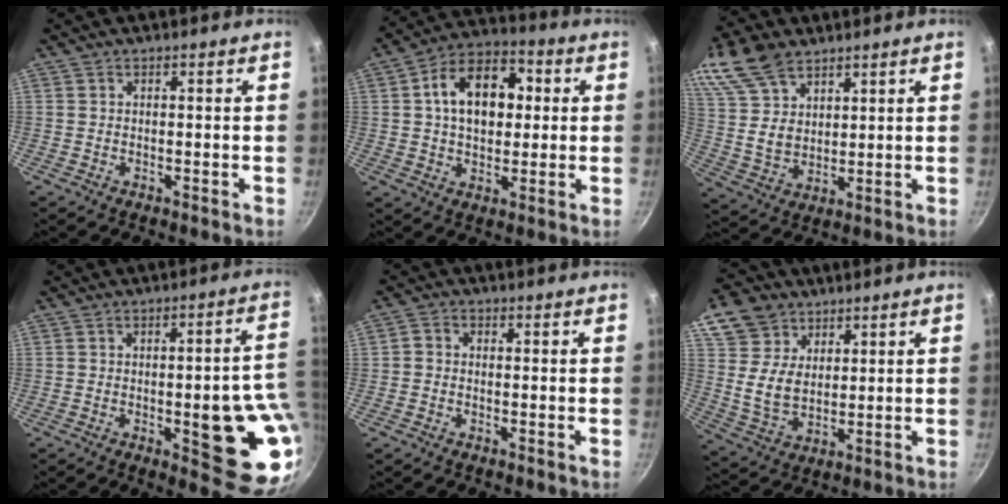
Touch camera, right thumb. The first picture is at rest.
{"total": 15.0, "force": [2.4, 10.1, 10.8], "torque": [-0.133, 0.021, 0.025]}
{"total": 16.5, "force": [10.1, 10.0, 8.3], "torque": [-0.168, -0.007, 0.209]}
{"total": 18.1, "force": [-2.8, 6.2, 16.8], "torque": [-0.154, 0.010, -0.032]}
{"total": 2.2, "force": [-0.4, 1.8, 1.1], "torque": [-0.024, 0.010, -0.013]}
{"total": 11.9, "force": [6.1, 8.7, 5.2], "torque": [-0.073, -0.022, 0.116]}